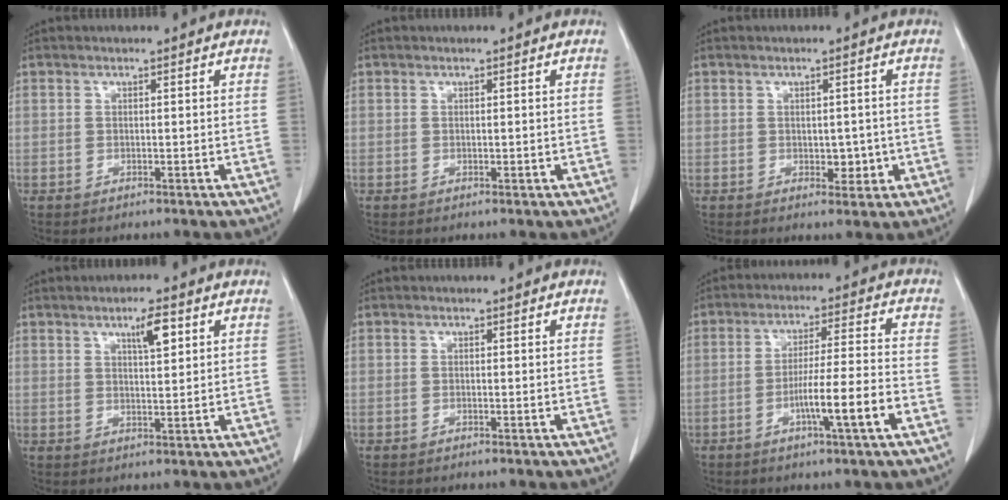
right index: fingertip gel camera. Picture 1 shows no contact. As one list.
[{"total": 0.6, "force": [-0.1, 0.4, 0.4], "torque": [-0.006, 0.001, 0.001]}, {"total": 3.1, "force": [-0.5, 2.0, 2.3], "torque": [-0.021, 0.001, 0.000]}, {"total": 4.2, "force": [2.1, 0.7, 3.6], "torque": [-0.061, -0.001, 0.035]}, {"total": 0.0}, {"total": 9.1, "force": [-3.7, -0.6, 8.3], "torque": [-0.139, -0.001, -0.063]}]